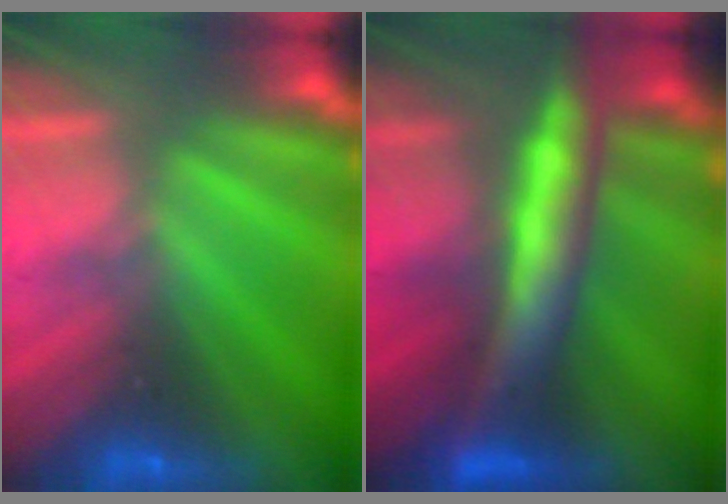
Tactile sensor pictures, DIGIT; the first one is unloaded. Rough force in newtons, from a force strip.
{"total": 8.5}